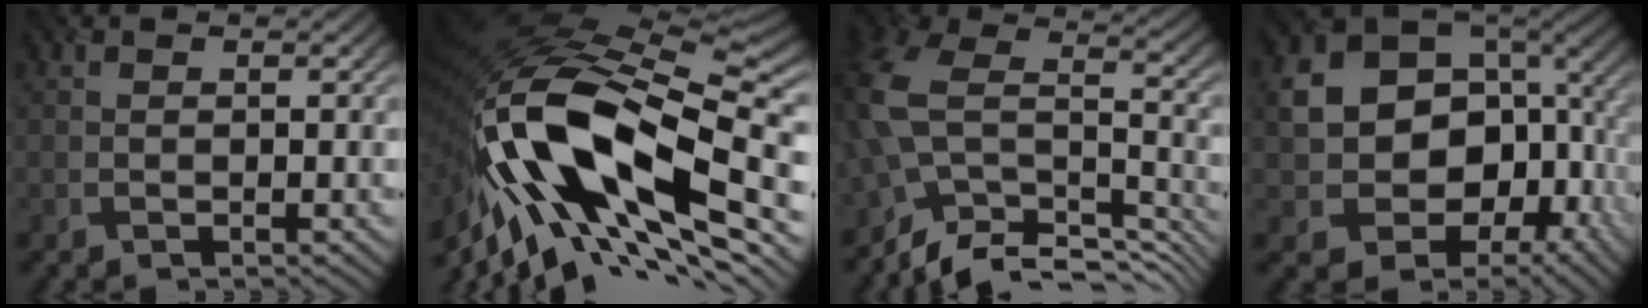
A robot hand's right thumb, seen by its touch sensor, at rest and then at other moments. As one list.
[{"total": 20.2, "force": [-6.6, 9.9, 16.4], "torque": [-0.331, -0.033, -0.106]}, {"total": 11.5, "force": [-5.5, 6.9, 7.3], "torque": [-0.156, -0.015, -0.104]}, {"total": 17.2, "force": [-0.2, 13.2, 11.0], "torque": [-0.197, -0.034, 0.032]}]